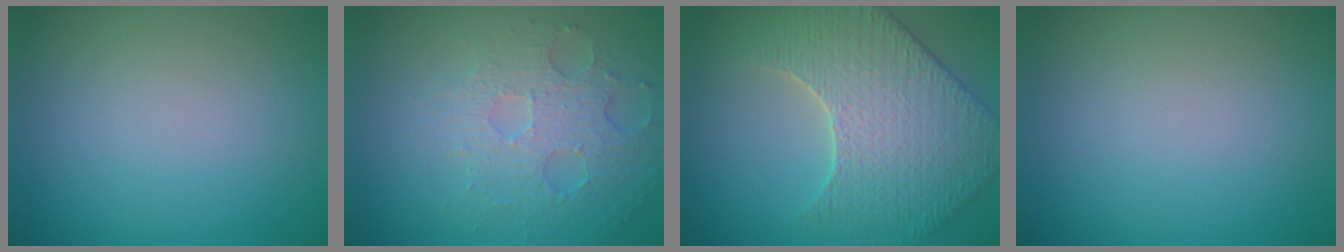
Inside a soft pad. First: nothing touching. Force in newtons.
{"total": 4.9, "press": 3.4, "slide": 3.5}
{"total": 6.2, "press": 5.6, "slide": 2.7}
{"total": 0.0}